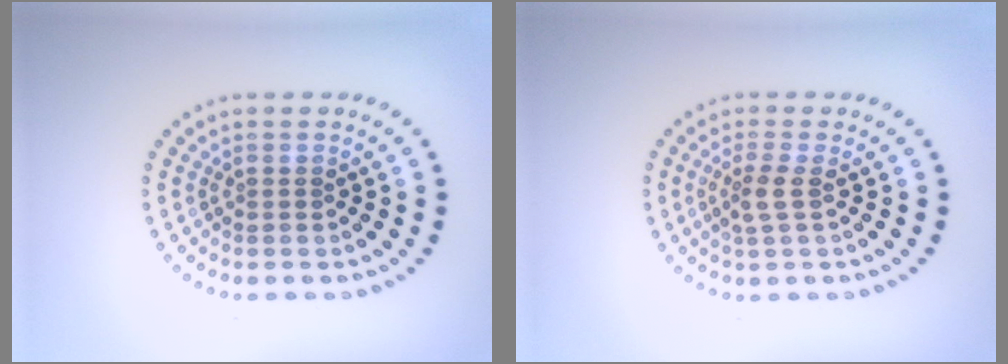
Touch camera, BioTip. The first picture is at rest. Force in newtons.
{"total": 1.7, "press": 1.4, "slide": 1.0}